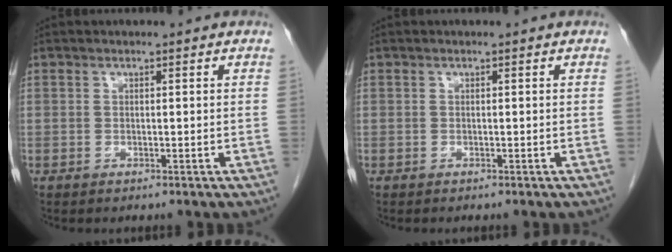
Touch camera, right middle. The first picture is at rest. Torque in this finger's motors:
{"motor_torque": [-0.05, -0.29, -0.02, -0.01]}